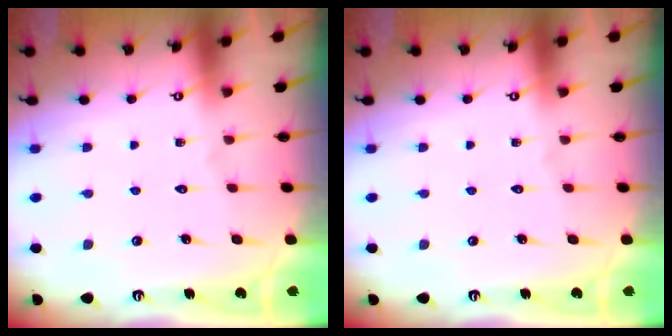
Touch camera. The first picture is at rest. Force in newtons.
{"total": 0.0}